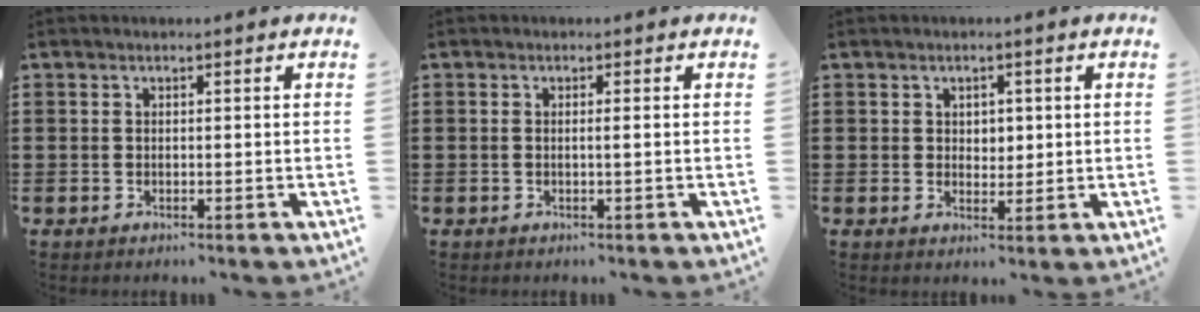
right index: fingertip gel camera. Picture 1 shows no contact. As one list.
[{"total": 0.8, "force": [-0.1, -0.1, 0.7], "torque": [-0.015, -0.004, -0.001]}, {"total": 1.9, "force": [0.8, 1.5, 0.9], "torque": [-0.013, 0.006, 0.011]}]